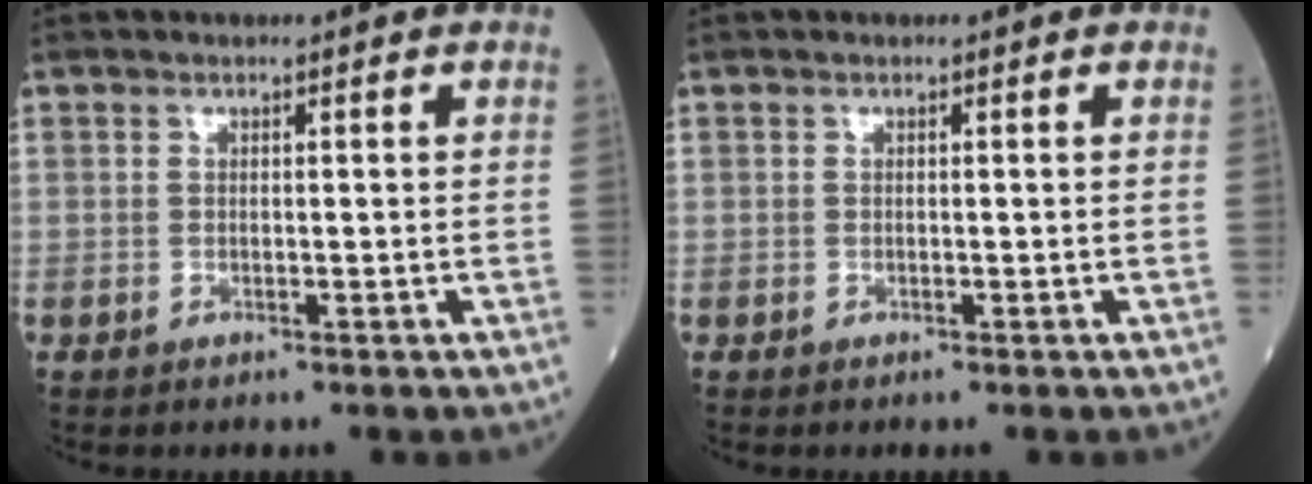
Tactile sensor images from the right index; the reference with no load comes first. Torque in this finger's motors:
{"motor_torque": [0.04, 0.02, 0.03, 0.01]}